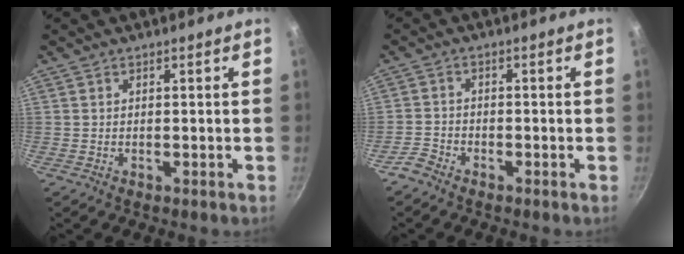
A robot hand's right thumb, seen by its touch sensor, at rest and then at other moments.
{"total": 2.8, "force": [-2.3, 1.3, 0.9], "torque": [-0.025, 0.020, -0.053]}